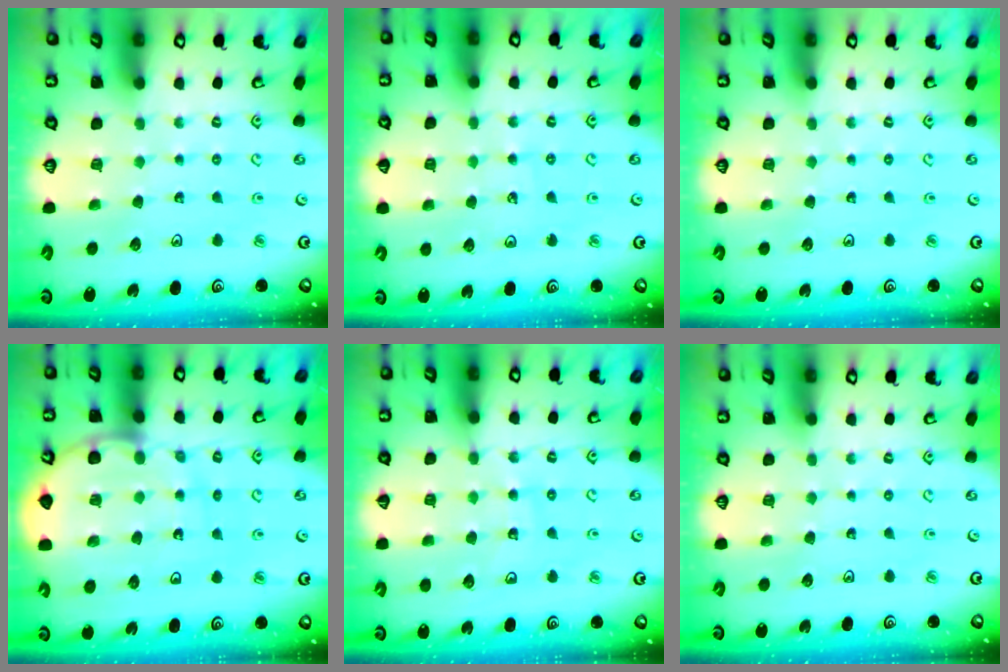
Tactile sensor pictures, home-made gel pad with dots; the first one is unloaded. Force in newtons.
{"total": 4.2, "press": 3.8, "slide": 1.8}
{"total": 0.0}
{"total": 10.7, "press": 10.6, "slide": 1.4}
{"total": 10.9, "press": 10.6, "slide": 2.4}
{"total": 0.0}